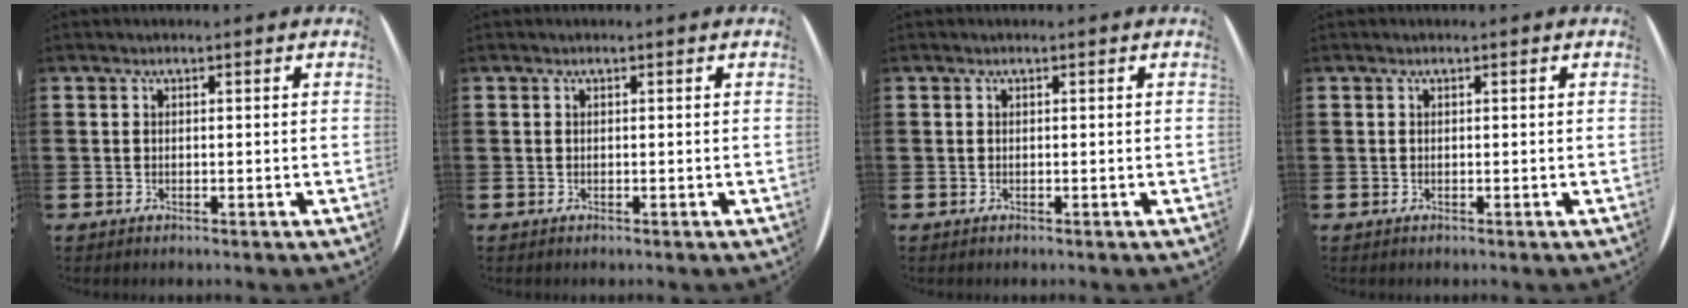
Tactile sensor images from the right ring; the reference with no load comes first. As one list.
[{"total": 0.0}, {"total": 0.0}, {"total": 0.0}]